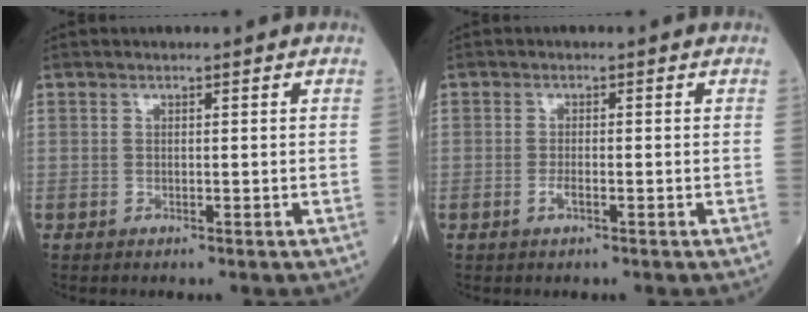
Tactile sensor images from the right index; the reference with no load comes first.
{"total": 1.5, "force": [-0.7, 0.3, 1.3], "torque": [-0.027, -0.001, -0.012]}